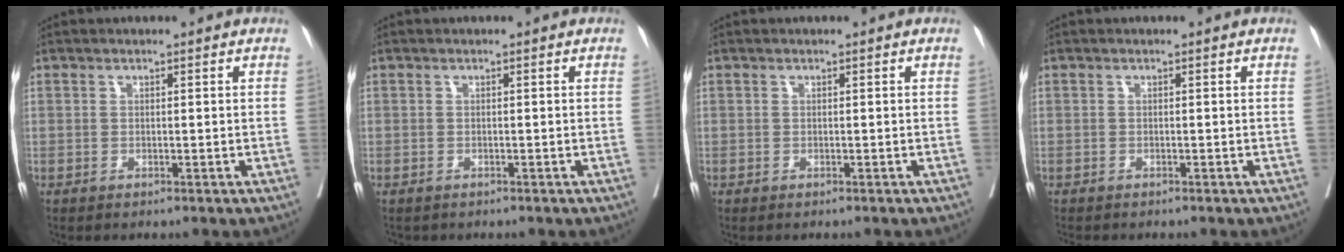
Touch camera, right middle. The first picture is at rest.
{"total": 0.9, "force": [-0.8, 0.3, 0.1], "torque": [-0.017, -0.003, -0.015]}
{"total": 1.1, "force": [-1.0, 0.1, 0.4], "torque": [-0.004, -0.001, -0.016]}
{"total": 1.5, "force": [-1.4, 0.1, 0.4], "torque": [-0.018, -0.006, -0.021]}